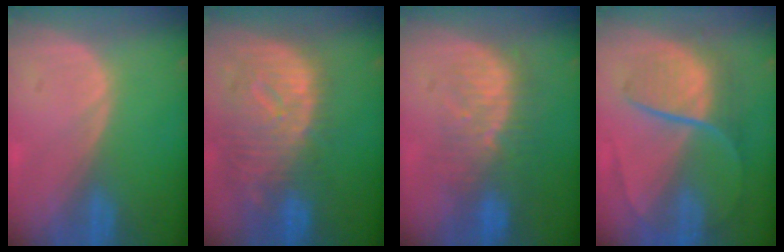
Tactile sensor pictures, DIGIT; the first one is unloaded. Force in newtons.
{"total": 12.2, "press": 10.5, "slide": 6.1}
{"total": 9.2, "press": 8.3, "slide": 4.0}
{"total": 8.9, "press": 7.5, "slide": 4.9}